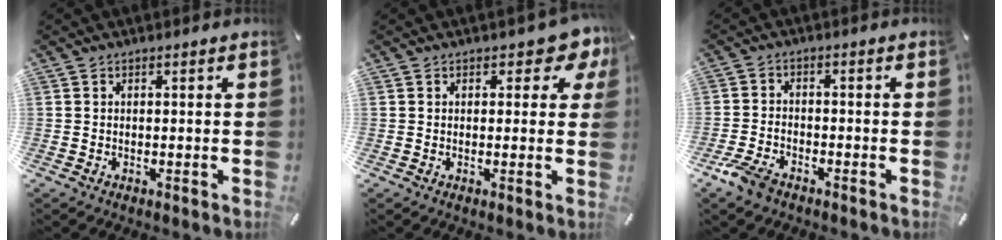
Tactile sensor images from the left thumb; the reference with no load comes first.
{"total": 5.1, "force": [2.5, 2.9, 3.4], "torque": [-0.034, -0.006, 0.036]}
{"total": 5.1, "force": [-3.7, 2.5, 2.3], "torque": [-0.060, 0.016, -0.074]}